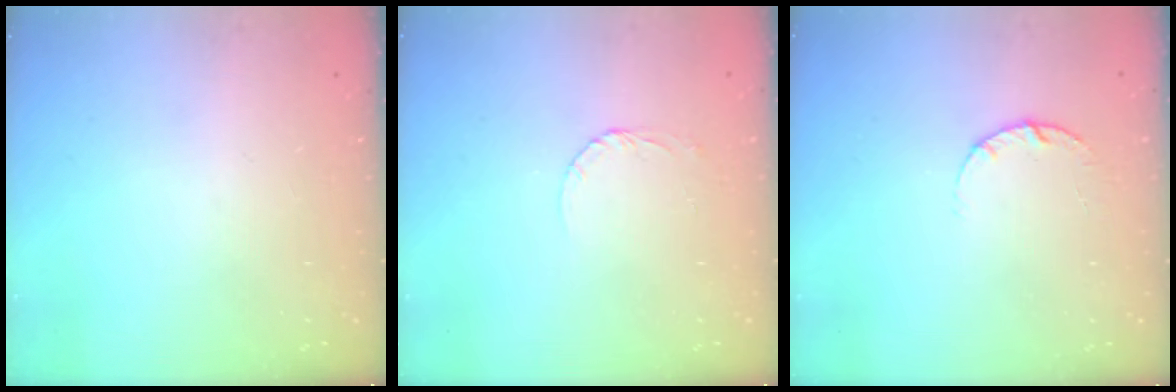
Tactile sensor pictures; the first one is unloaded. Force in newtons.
{"total": 2.6, "press": 2.6, "slide": 0.1}
{"total": 3.6, "press": 3.5, "slide": 0.5}